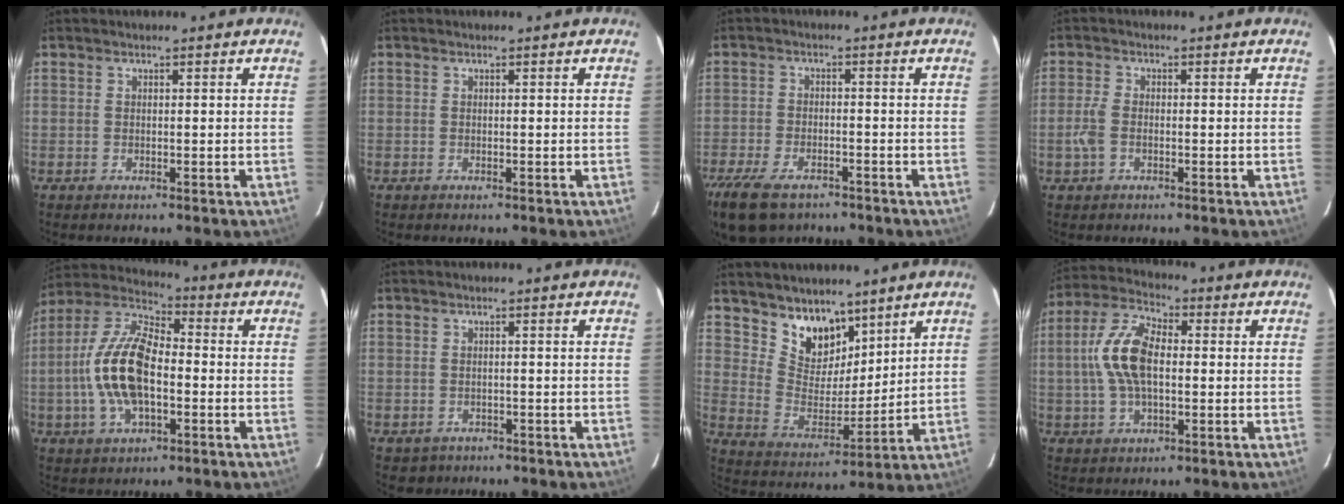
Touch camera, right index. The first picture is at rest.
{"total": 0.0}
{"total": 12.9, "force": [-9.1, 6.2, 6.8], "torque": [-0.180, -0.034, -0.162]}
{"total": 3.5, "force": [-1.0, 2.0, 2.7], "torque": [-0.066, 0.002, -0.021]}
{"total": 15.8, "force": [-2.4, 7.6, 13.7], "torque": [-0.285, 0.009, -0.050]}
{"total": 2.1, "force": [-1.0, 1.8, 0.4], "torque": [-0.013, 0.001, -0.006]}
{"total": 11.0, "force": [7.9, 6.3, 4.1], "torque": [-0.078, -0.003, 0.155]}
{"total": 11.6, "force": [0.2, 5.8, 10.1], "torque": [-0.213, 0.018, 0.001]}